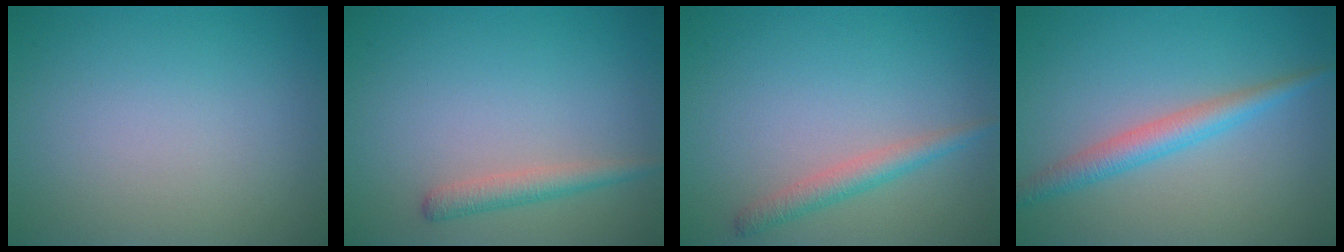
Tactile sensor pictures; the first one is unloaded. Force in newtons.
{"total": 1.9, "press": 1.9, "slide": 0.1}
{"total": 2.2, "press": 2.2, "slide": 0.0}
{"total": 2.9, "press": 2.9, "slide": 0.0}